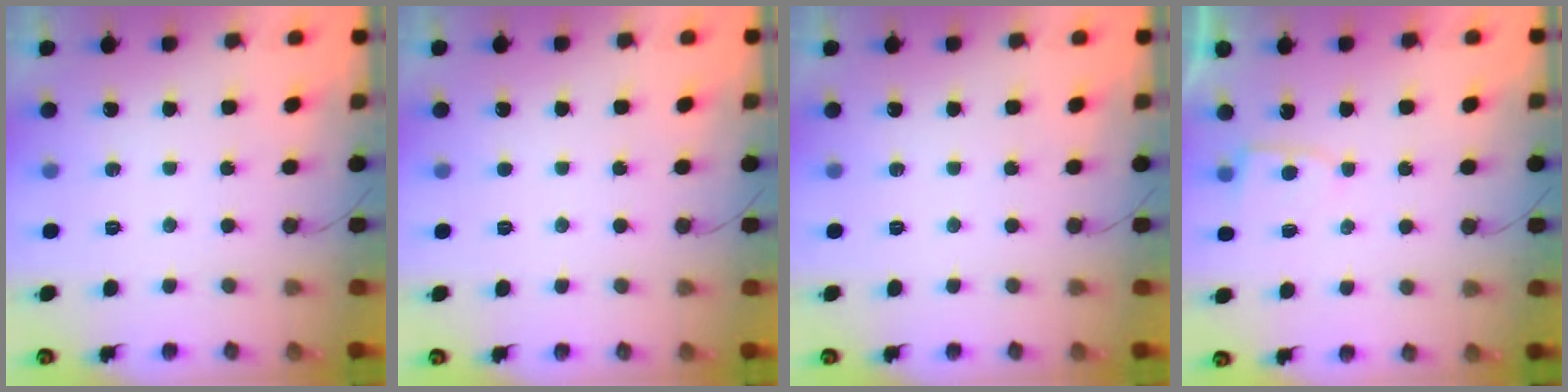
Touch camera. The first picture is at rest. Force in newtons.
{"total": 1.6, "press": 1.6, "slide": 0.2}
{"total": 0.0}
{"total": 2.8, "press": 2.8, "slide": 0.4}